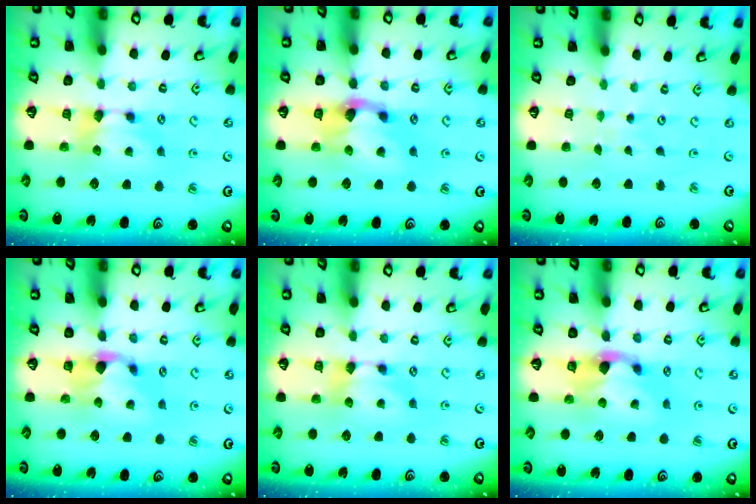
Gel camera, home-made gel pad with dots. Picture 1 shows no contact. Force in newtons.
{"total": 2.6, "press": 1.9, "slide": 1.7}
{"total": 4.9, "press": 4.9, "slide": 0.3}
{"total": 1.2, "press": 0.1, "slide": 1.2}
{"total": 0.0}
{"total": 1.7, "press": 1.0, "slide": 1.4}